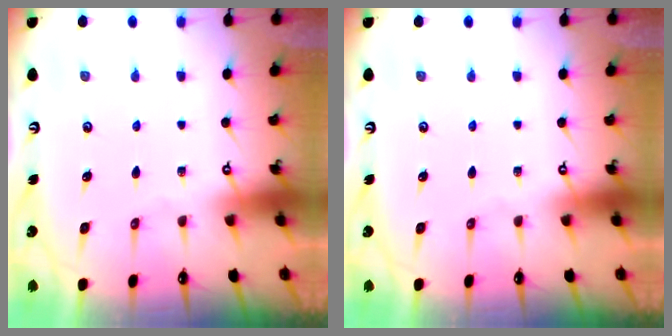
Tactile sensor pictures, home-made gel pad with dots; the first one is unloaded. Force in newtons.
{"total": 0.0}